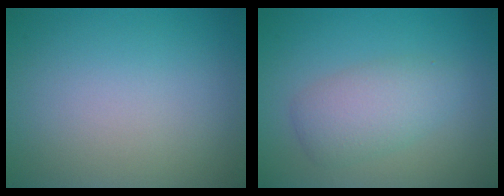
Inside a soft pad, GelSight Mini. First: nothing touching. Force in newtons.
{"total": 3.6, "press": 3.6, "slide": 0.0}